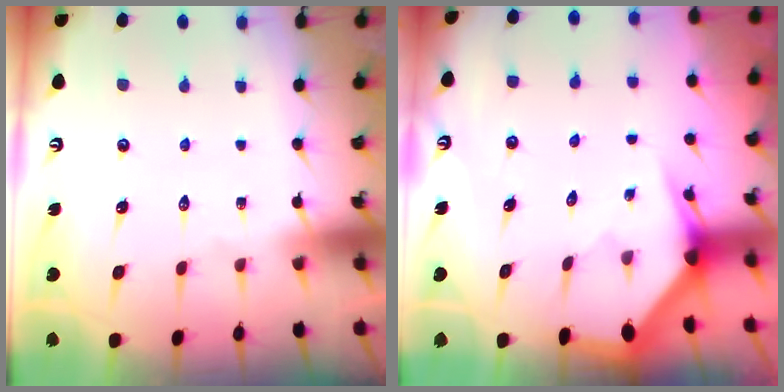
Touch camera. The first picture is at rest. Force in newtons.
{"total": 3.0, "press": 3.0, "slide": 0.1}